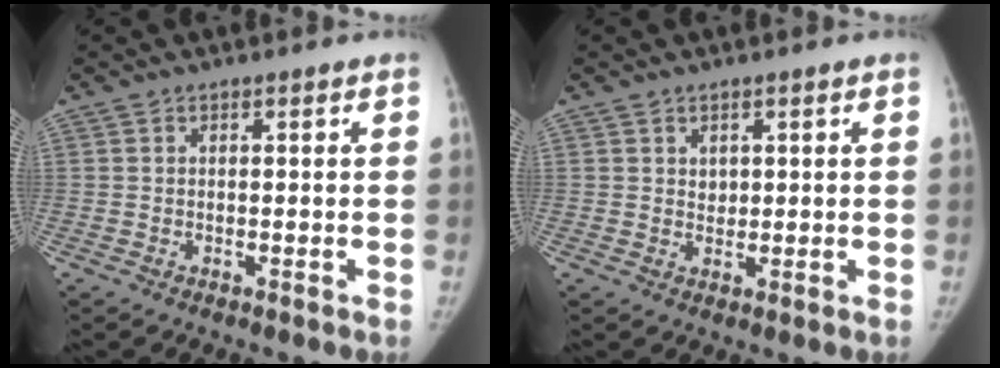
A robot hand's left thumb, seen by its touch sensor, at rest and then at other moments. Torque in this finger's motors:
{"motor_torque": [0.08, -0.01, 0.30, -0.01, -0.04]}